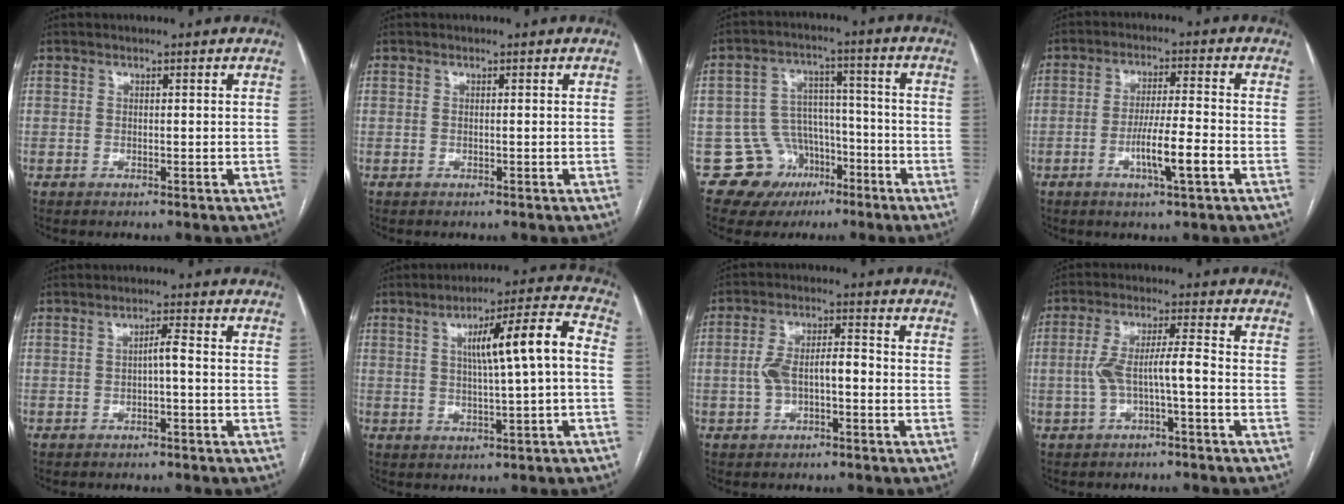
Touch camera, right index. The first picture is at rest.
{"total": 0.0}
{"total": 9.7, "force": [-5.1, 8.3, 0.6], "torque": [0.002, 0.056, -0.068]}
{"total": 7.3, "force": [-2.8, 0.1, 6.7], "torque": [-0.121, -0.005, -0.049]}
{"total": 2.0, "force": [-0.5, 0.1, 1.9], "torque": [-0.029, 0.004, -0.010]}
{"total": 10.6, "force": [0.8, 0.3, 10.5], "torque": [-0.161, 0.021, 0.013]}
{"total": 6.7, "force": [-1.2, 2.8, 5.9], "torque": [-0.122, 0.032, -0.020]}
{"total": 6.4, "force": [-1.6, 0.6, 6.2], "torque": [-0.124, 0.025, -0.026]}